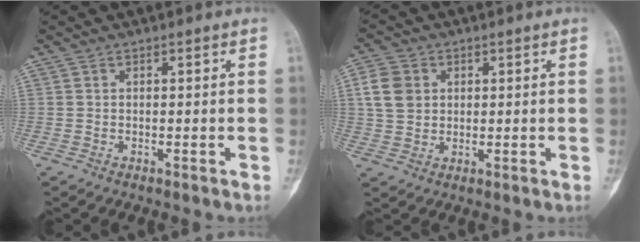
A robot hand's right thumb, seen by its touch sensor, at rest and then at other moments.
{"total": 6.6, "force": [1.6, 5.4, 3.4], "torque": [-0.056, 0.002, 0.029]}